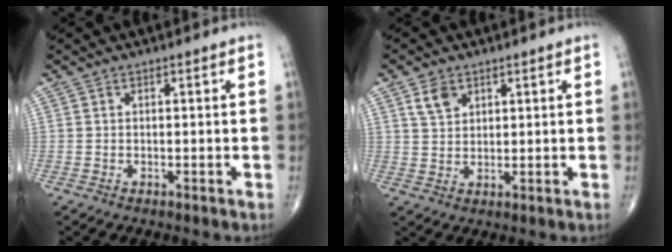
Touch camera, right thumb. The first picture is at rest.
{"total": 4.2, "force": [2.3, 2.8, 2.2], "torque": [-0.028, -0.011, 0.047]}